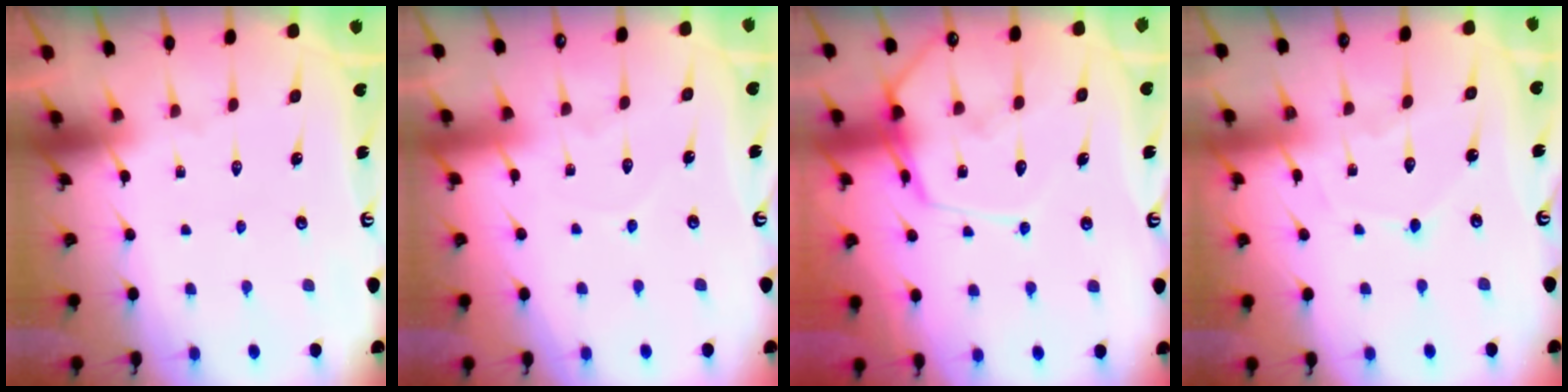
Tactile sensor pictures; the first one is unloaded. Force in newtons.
{"total": 2.8, "press": 2.8, "slide": 0.3}
{"total": 10.5, "press": 10.5, "slide": 1.1}
{"total": 5.2, "press": 5.2, "slide": 0.5}